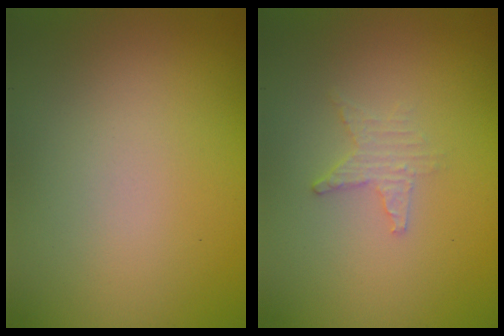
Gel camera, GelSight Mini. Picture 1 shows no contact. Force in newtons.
{"total": 1.5, "press": 1.4, "slide": 0.3}